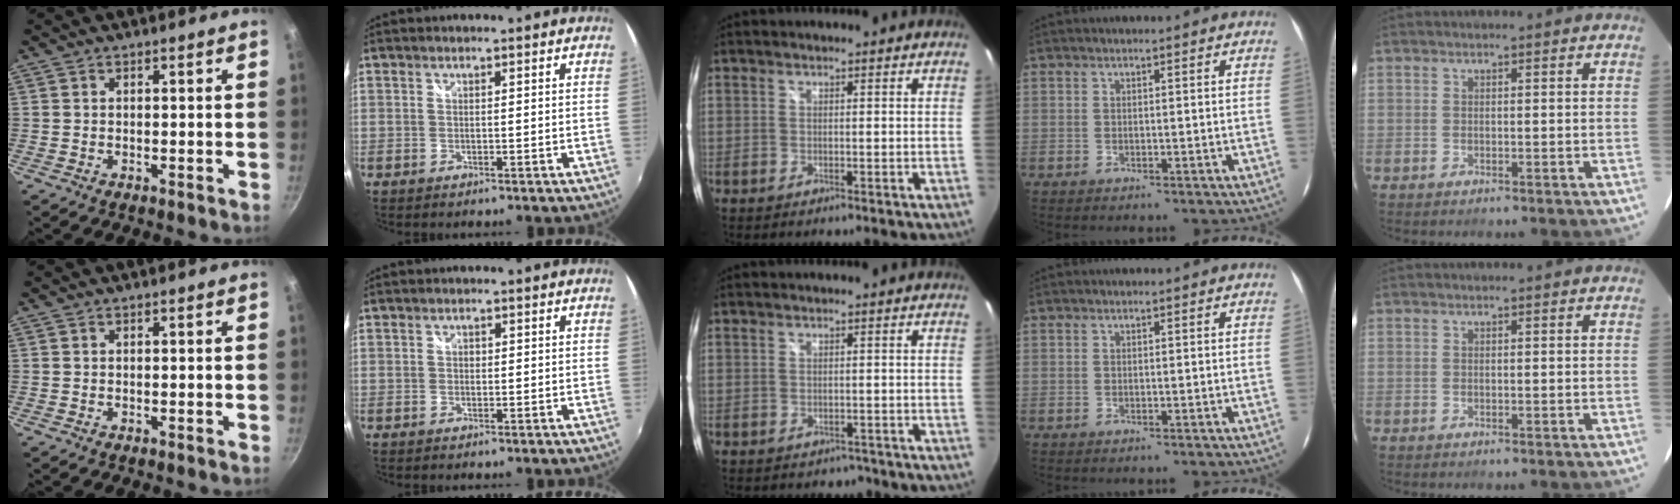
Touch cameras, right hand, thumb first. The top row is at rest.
{"index": {"total": 0.7, "force": [0.0, 0.7, 0.2], "torque": [-0.002, 0.001, -0.003]}, "middle": {"total": 2.4, "force": [-1.8, 1.6, 0.4], "torque": [-0.010, -0.005, -0.020]}}